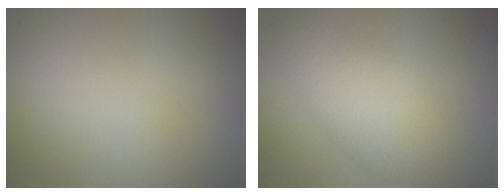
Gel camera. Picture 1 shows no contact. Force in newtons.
{"total": 4.4, "press": 4.4, "slide": 0.1}